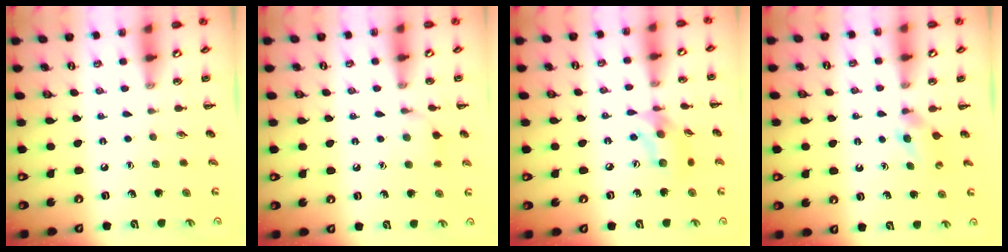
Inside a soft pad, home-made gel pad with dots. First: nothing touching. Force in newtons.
{"total": 7.6, "press": 7.4, "slide": 1.9}
{"total": 10.0, "press": 9.8, "slide": 1.7}
{"total": 3.0, "press": 2.7, "slide": 1.3}